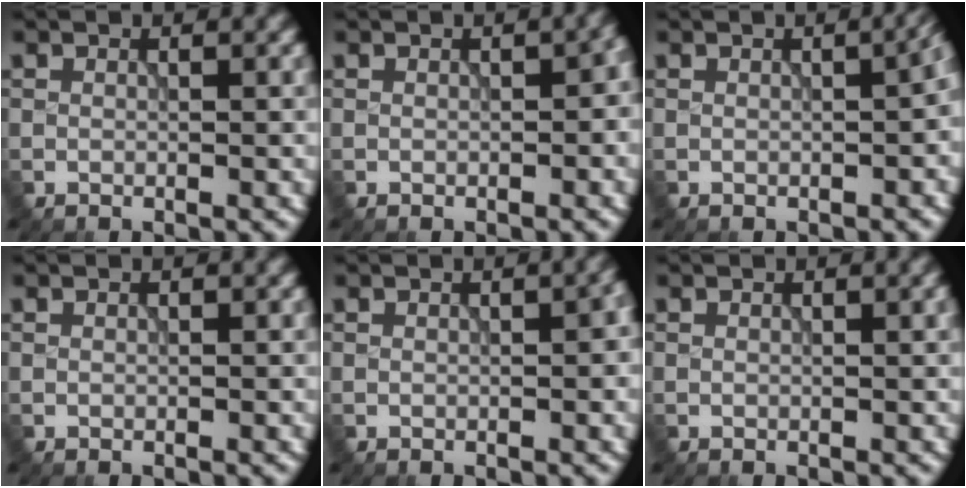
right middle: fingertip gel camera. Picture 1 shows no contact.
{"total": 2.6, "force": [-0.1, 1.3, 2.2], "torque": [-0.020, -0.001, 0.007]}
{"total": 3.8, "force": [-0.3, 1.5, 3.5], "torque": [-0.037, -0.008, 0.007]}
{"total": 0.0}
{"total": 2.1, "force": [-0.1, 0.8, 1.9], "torque": [-0.020, 0.001, 0.007]}
{"total": 0.7, "force": [0.2, 0.2, 0.7], "torque": [-0.008, -0.002, 0.003]}